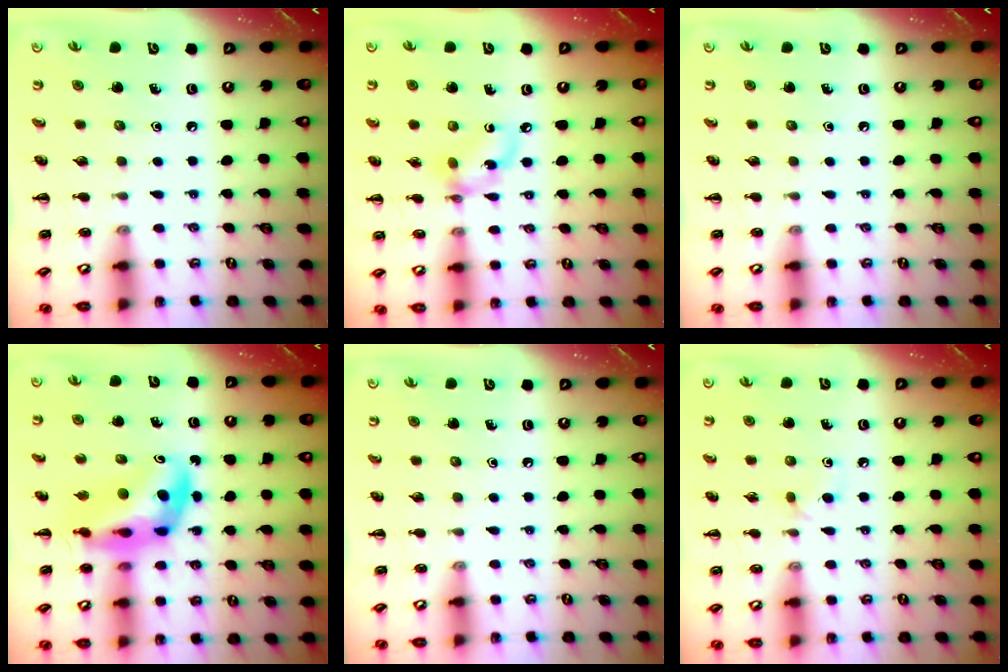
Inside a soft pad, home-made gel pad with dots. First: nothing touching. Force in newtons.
{"total": 8.1, "press": 8.0, "slide": 1.0}
{"total": 0.0}
{"total": 11.3, "press": 10.6, "slide": 3.7}
{"total": 0.0}
{"total": 4.3, "press": 4.1, "slide": 1.3}